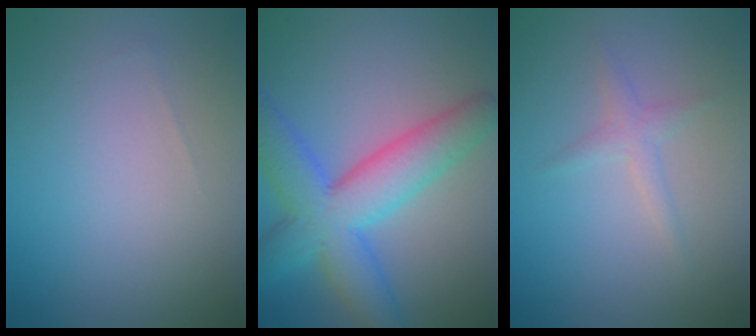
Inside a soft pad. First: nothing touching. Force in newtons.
{"total": 7.9, "press": 7.9, "slide": 0.1}
{"total": 1.3, "press": 1.3, "slide": 0.0}